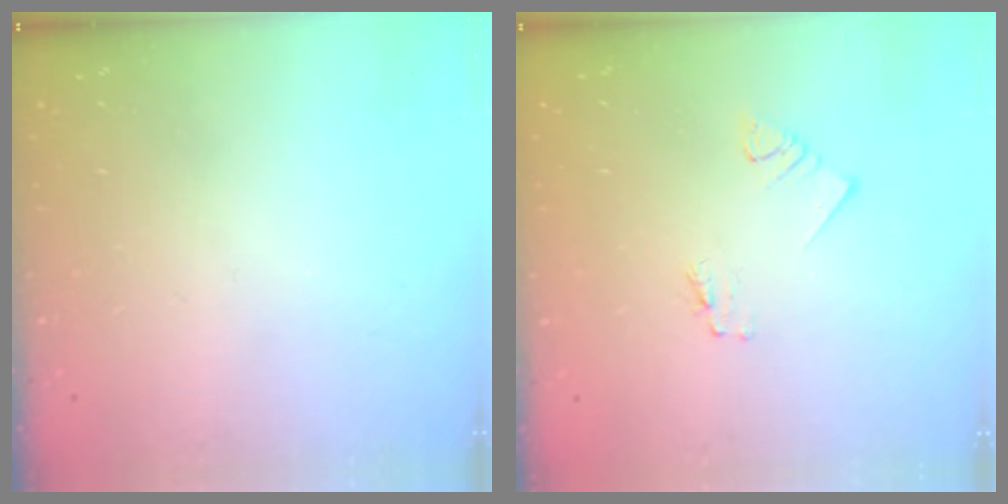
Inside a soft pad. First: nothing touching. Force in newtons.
{"total": 1.2, "press": 1.2, "slide": 0.1}